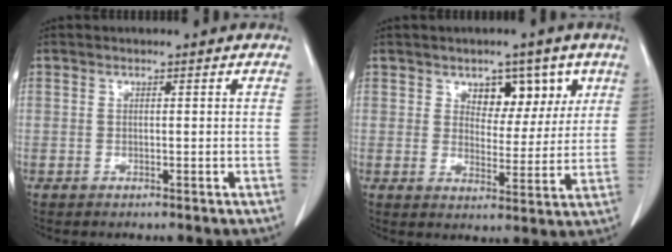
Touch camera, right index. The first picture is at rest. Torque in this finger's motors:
{"motor_torque": [0.13, 0.13, 0.08, 0.04]}